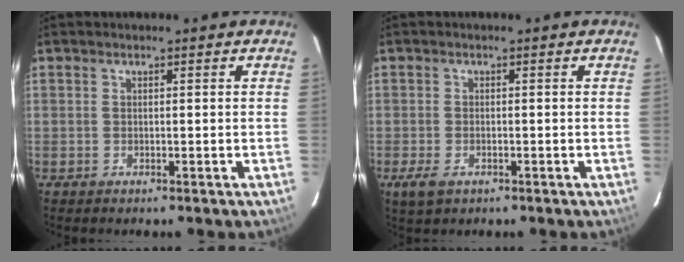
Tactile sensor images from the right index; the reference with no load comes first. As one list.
[{"total": 3.7, "force": [-1.9, 2.1, 2.4], "torque": [-0.054, -0.009, -0.032]}]